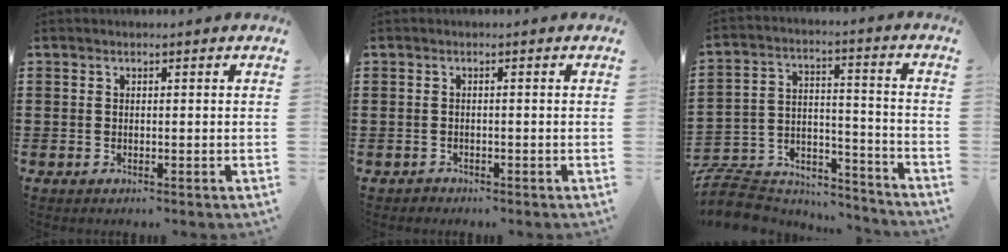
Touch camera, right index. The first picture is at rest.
{"total": 0.9, "force": [-0.7, 0.5, -0.1], "torque": [0.000, 0.004, -0.017]}
{"total": 8.0, "force": [-7.5, 2.4, 1.5], "torque": [-0.040, 0.009, -0.151]}